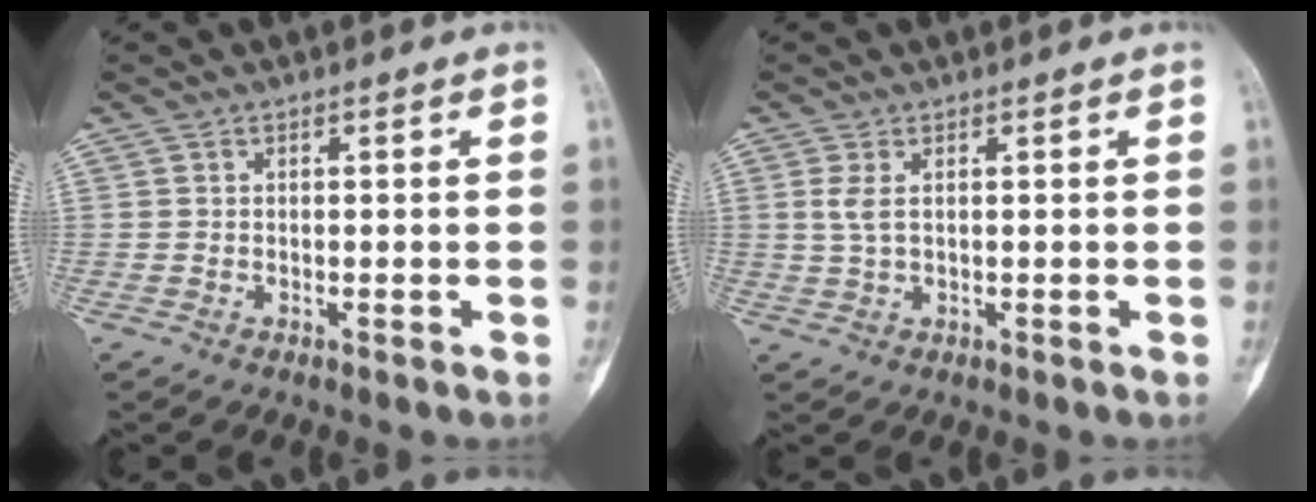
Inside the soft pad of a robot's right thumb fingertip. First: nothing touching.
{"total": 2.6, "force": [0.7, 1.1, 2.3], "torque": [-0.062, 0.002, 0.020]}